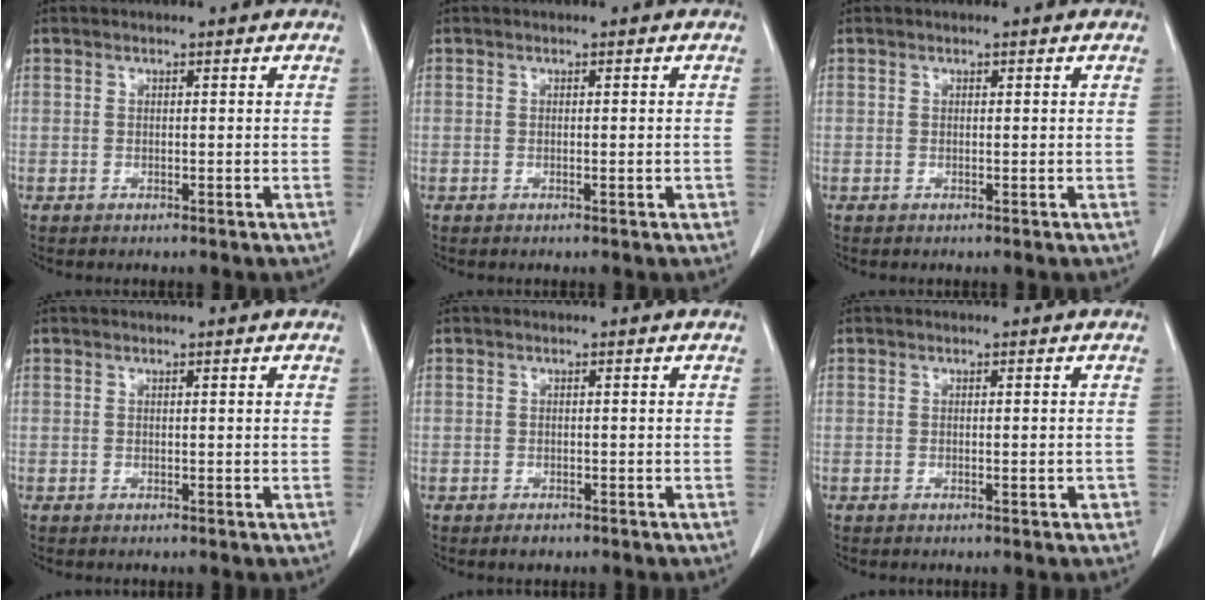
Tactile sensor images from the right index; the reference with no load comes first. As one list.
[{"total": 0.9, "force": [-0.3, 0.2, 0.9], "torque": [-0.014, -0.001, 0.000]}, {"total": 0.0}, {"total": 0.7, "force": [0.2, 0.0, 0.6], "torque": [-0.011, 0.001, 0.003]}, {"total": 1.1, "force": [-0.8, 0.7, 0.5], "torque": [-0.006, 0.000, -0.010]}, {"total": 1.3, "force": [-0.4, 0.4, 1.2], "torque": [-0.013, 0.000, -0.002]}]